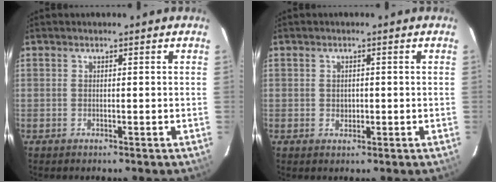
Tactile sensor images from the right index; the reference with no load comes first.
{"total": 1.5, "force": [-0.1, 1.4, 0.7], "torque": [-0.009, 0.001, -0.001]}